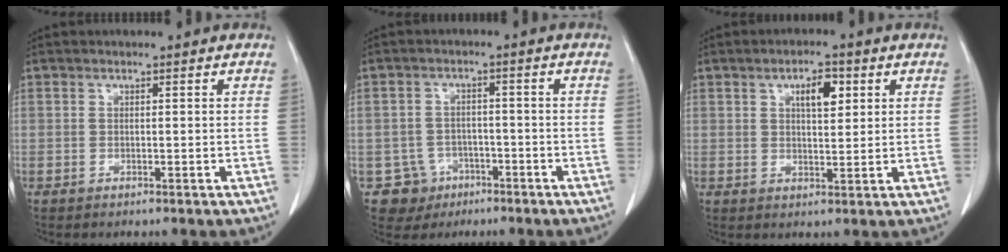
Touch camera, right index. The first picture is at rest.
{"total": 5.4, "force": [-2.6, 4.7, 0.0], "torque": [0.004, 0.012, -0.038]}
{"total": 4.8, "force": [2.0, 1.8, 4.0], "torque": [-0.066, 0.003, 0.032]}